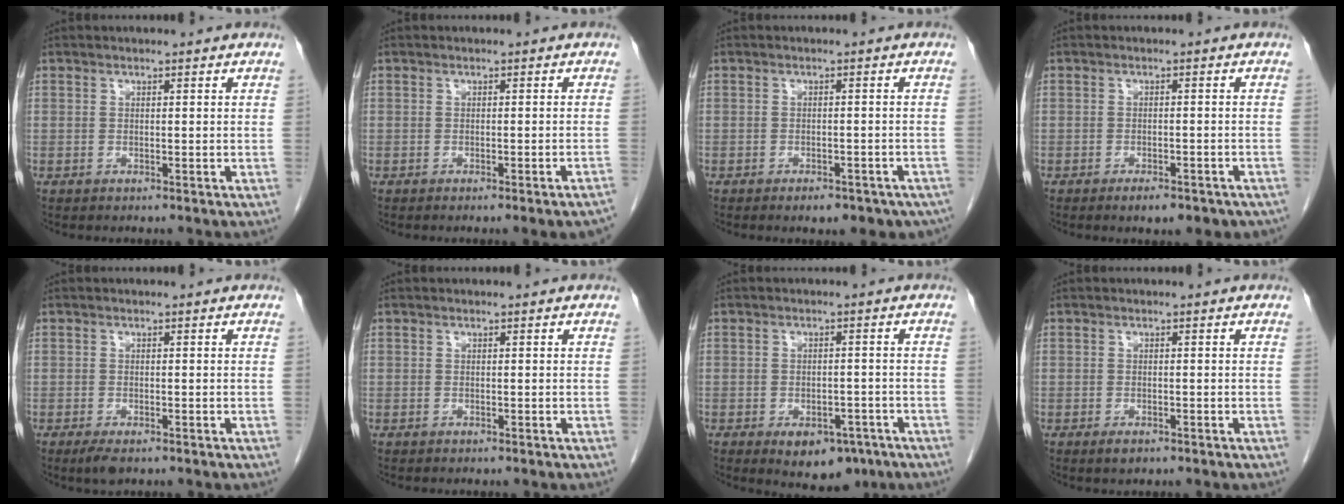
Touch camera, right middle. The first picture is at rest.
{"total": 4.2, "force": [-3.5, -0.3, 2.3], "torque": [-0.019, -0.006, -0.041]}
{"total": 7.5, "force": [-5.8, 3.3, 3.4], "torque": [-0.024, 0.007, -0.068]}
{"total": 5.8, "force": [-4.4, 2.1, 3.1], "torque": [-0.031, 0.000, -0.052]}
{"total": 2.3, "force": [-1.5, 0.8, 1.6], "torque": [-0.032, -0.005, -0.022]}
{"total": 0.0}
{"total": 7.7, "force": [-4.6, 4.3, 4.4], "torque": [-0.048, 0.003, -0.057]}
{"total": 1.5, "force": [-0.9, 0.6, 1.0], "torque": [-0.018, -0.001, -0.010]}